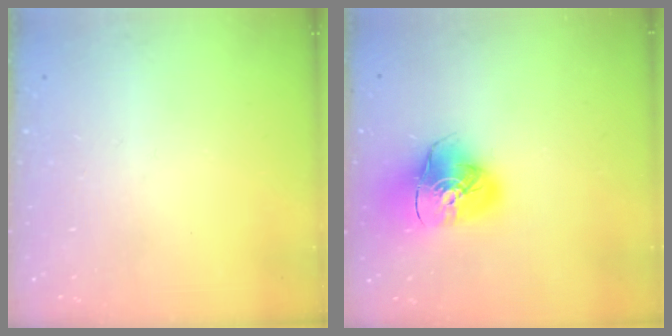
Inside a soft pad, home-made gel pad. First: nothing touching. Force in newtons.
{"total": 16.1, "press": 16.0, "slide": 2.1}